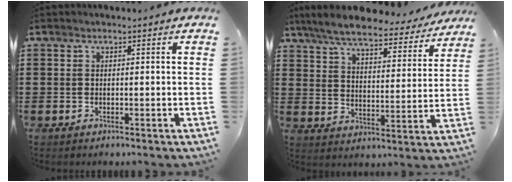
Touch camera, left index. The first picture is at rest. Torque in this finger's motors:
{"motor_torque": [2.14, 0.00, 1.05, 0.21]}